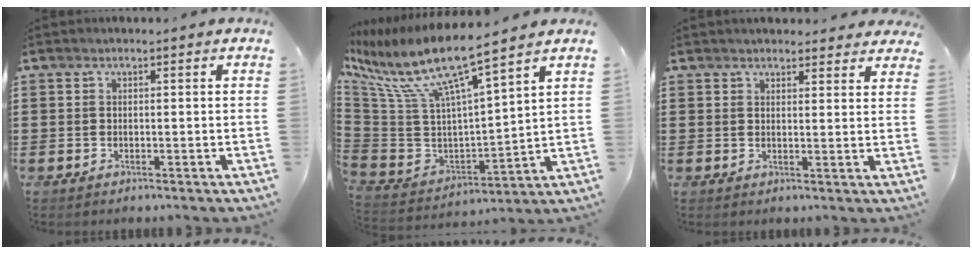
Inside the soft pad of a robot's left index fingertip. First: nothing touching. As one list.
[{"total": 10.8, "force": [7.2, 1.6, 7.9], "torque": [-0.182, -0.054, 0.115]}, {"total": 2.7, "force": [2.6, 0.5, 0.3], "torque": [-0.004, -0.007, 0.048]}]